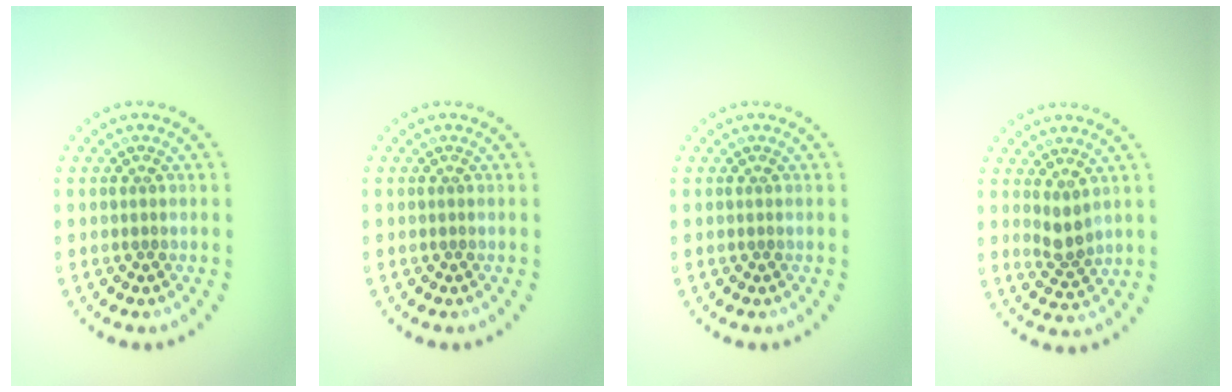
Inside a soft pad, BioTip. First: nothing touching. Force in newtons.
{"total": 0.0}
{"total": 0.0}
{"total": 1.8, "press": 1.6, "slide": 0.9}